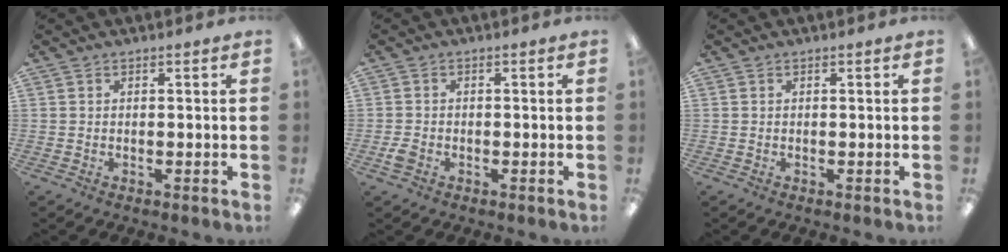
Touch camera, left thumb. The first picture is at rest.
{"total": 2.5, "force": [-1.2, 1.8, 1.3], "torque": [-0.028, 0.004, -0.023]}
{"total": 0.0}